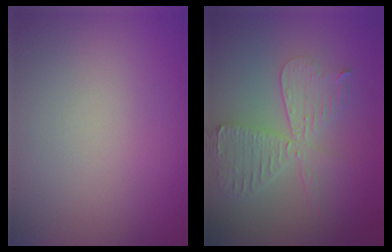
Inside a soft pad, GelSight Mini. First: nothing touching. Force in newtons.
{"total": 4.6, "press": 4.0, "slide": 2.3}